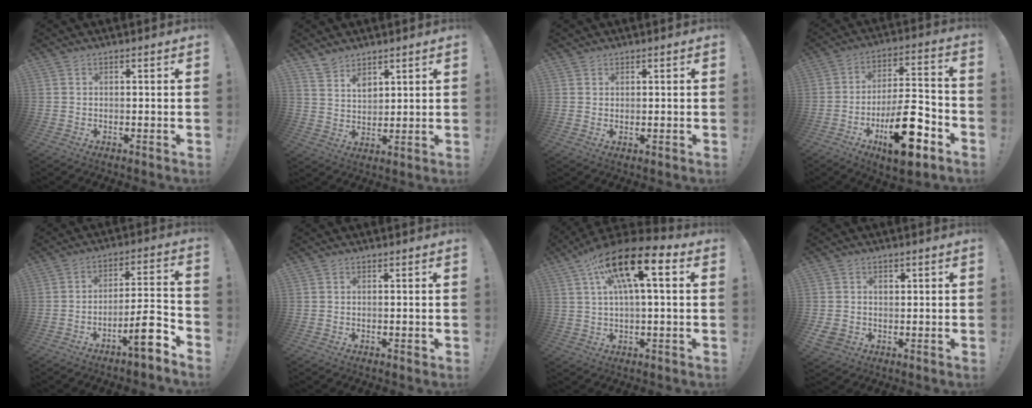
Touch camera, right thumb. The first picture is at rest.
{"total": 6.2, "force": [5.0, 3.4, 1.2], "torque": [-0.022, -0.036, 0.096]}
{"total": 1.2, "force": [0.9, 0.9, 0.1], "torque": [-0.001, -0.004, 0.016]}
{"total": 19.7, "force": [-8.8, 7.6, 15.9], "torque": [-0.249, 0.053, -0.135]}
{"total": 11.6, "force": [-6.9, 2.2, 9.1], "torque": [-0.128, 0.035, -0.114]}
{"total": 0.6, "force": [0.1, 0.4, 0.4], "torque": [-0.006, 0.001, 0.002]}
{"total": 16.3, "force": [6.2, 5.0, 14.2], "torque": [-0.238, -0.023, 0.094]}
{"total": 4.6, "force": [1.0, 4.2, 1.7], "torque": [-0.028, -0.011, 0.016]}